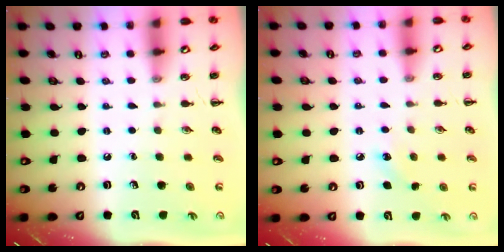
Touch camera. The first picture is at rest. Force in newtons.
{"total": 6.0, "press": 5.8, "slide": 1.8}